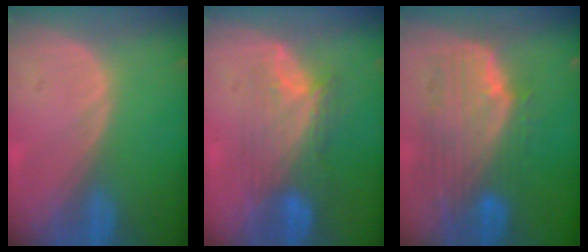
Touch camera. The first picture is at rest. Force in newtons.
{"total": 7.7, "press": 7.3, "slide": 2.5}
{"total": 9.9, "press": 8.8, "slide": 4.5}